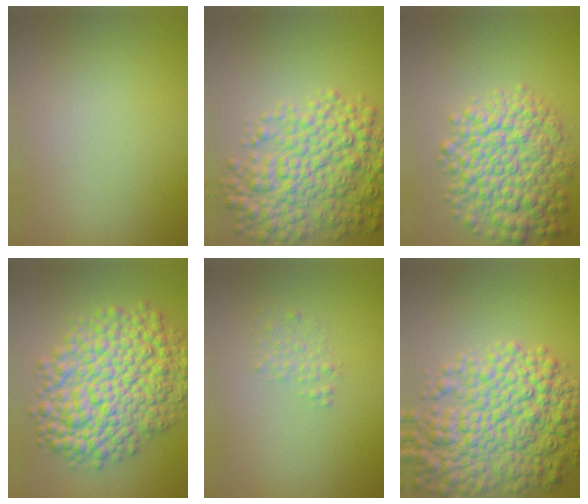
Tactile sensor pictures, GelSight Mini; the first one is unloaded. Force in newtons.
{"total": 7.7, "press": 7.7, "slide": 0.1}
{"total": 7.6, "press": 7.6, "slide": 0.2}
{"total": 10.9, "press": 10.9, "slide": 0.2}
{"total": 1.2, "press": 1.2, "slide": 0.0}
{"total": 9.7, "press": 9.7, "slide": 0.3}